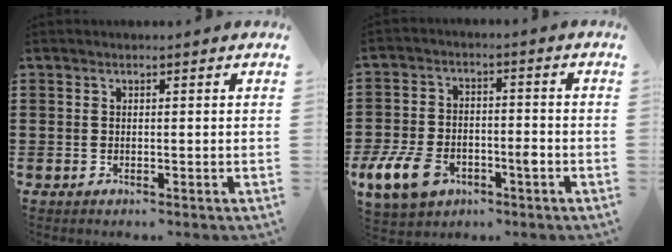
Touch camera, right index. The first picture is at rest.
{"total": 8.5, "force": [-4.3, 4.7, 5.6], "torque": [-0.140, 0.001, -0.083]}